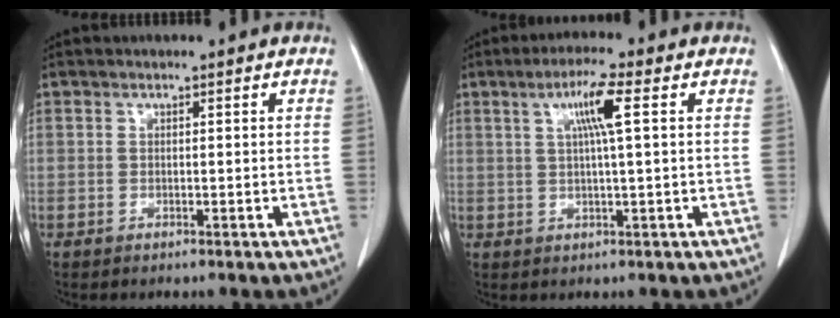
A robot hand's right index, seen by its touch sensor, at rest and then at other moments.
{"total": 5.8, "force": [1.8, -0.4, 5.5], "torque": [-0.100, 0.005, 0.031]}